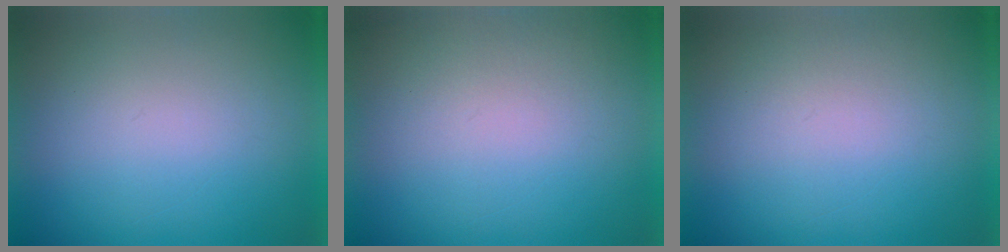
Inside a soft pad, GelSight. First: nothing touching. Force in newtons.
{"total": 2.0}
{"total": 1.0}